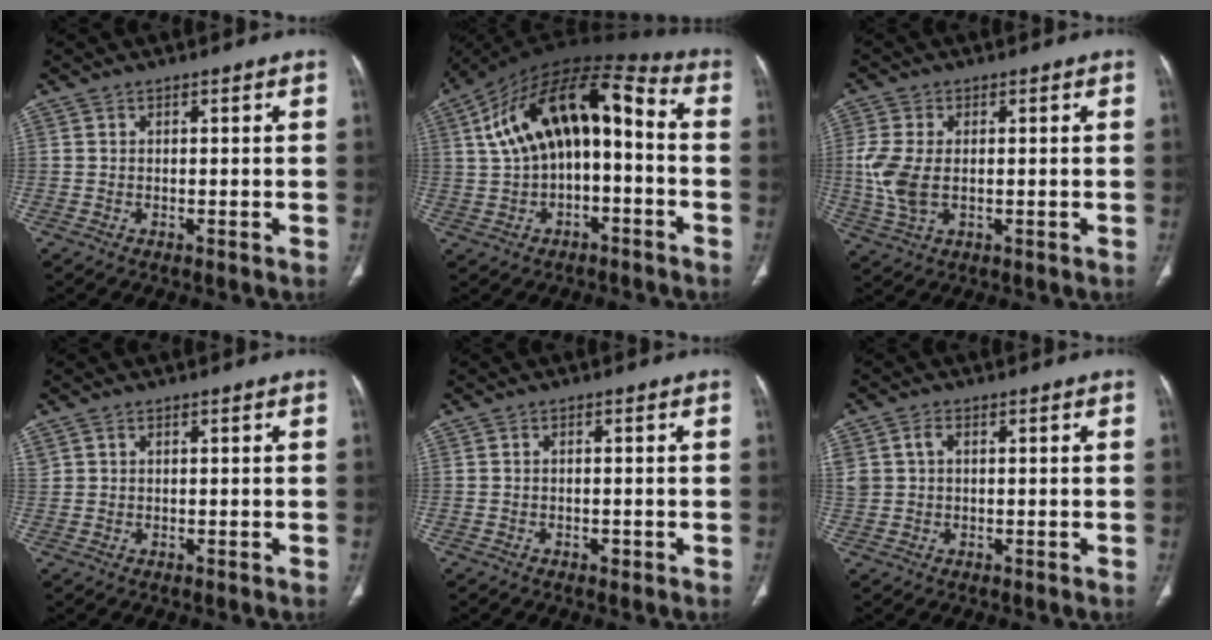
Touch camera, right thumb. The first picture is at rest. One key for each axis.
{"total": 18.6, "fx": 0.8, "fy": 9.7, "fz": 15.9, "tx": -0.259, "ty": 0.063, "tz": 0.011}
{"total": 7.8, "fx": -0.1, "fy": 4.5, "fz": 6.4, "tx": -0.160, "ty": -0.003, "tz": 0.001}
{"total": 0.0}
{"total": 1.1, "fx": -0.6, "fy": 0.6, "fz": 0.7, "tx": -0.011, "ty": 0.002, "tz": -0.007}
{"total": 3.9, "fx": 1.0, "fy": 2.8, "fz": 2.4, "tx": -0.056, "ty": 0.009, "tz": 0.025}